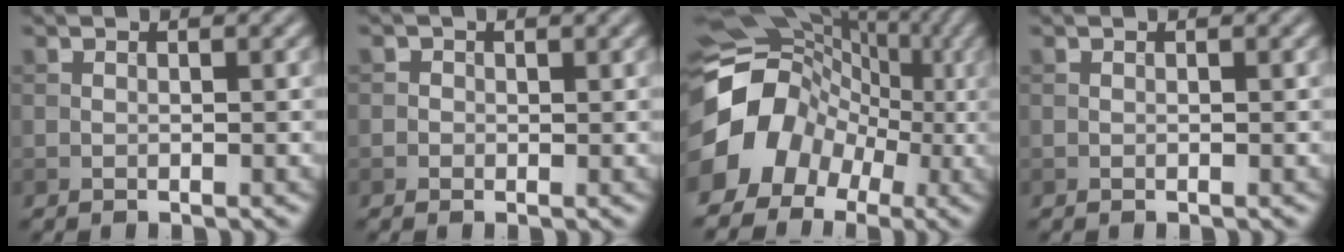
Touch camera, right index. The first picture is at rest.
{"total": 0.9, "force": [0.1, 0.9, 0.1], "torque": [0.005, -0.003, -0.003]}
{"total": 11.1, "force": [-2.1, 9.5, 5.3], "torque": [-0.098, -0.003, -0.045]}
{"total": 0.0}